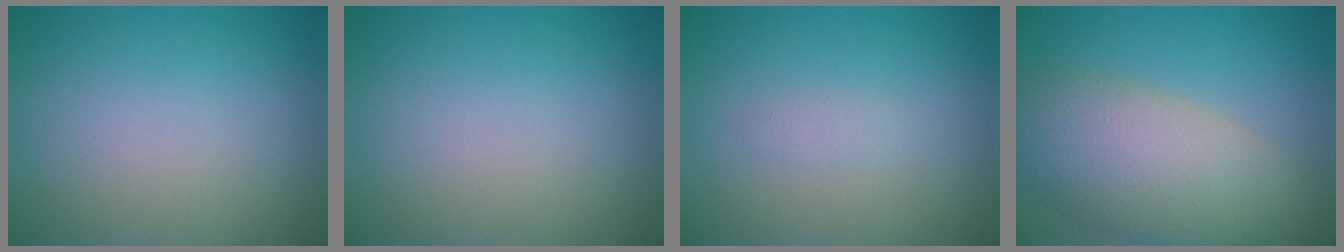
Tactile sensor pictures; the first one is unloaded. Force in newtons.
{"total": 0.0}
{"total": 0.6, "press": 0.6, "slide": 0.0}
{"total": 9.1, "press": 9.1, "slide": 0.5}